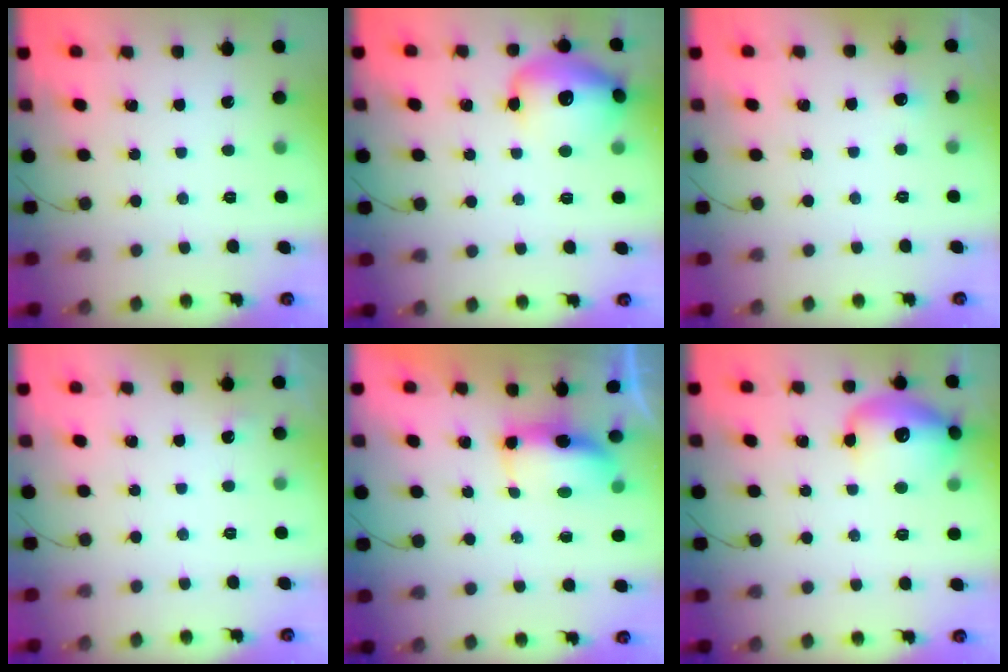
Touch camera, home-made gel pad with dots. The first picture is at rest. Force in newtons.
{"total": 15.4, "press": 15.3, "slide": 2.4}
{"total": 2.9, "press": 2.7, "slide": 1.0}
{"total": 11.6, "press": 2.8, "slide": 11.2}
{"total": 6.4, "press": 6.3, "slide": 0.7}
{"total": 14.7, "press": 14.5, "slide": 2.4}